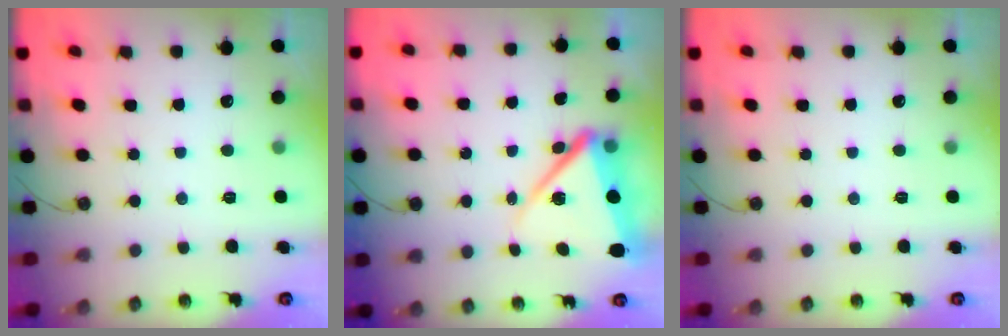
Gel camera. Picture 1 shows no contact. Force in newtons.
{"total": 12.0, "press": 11.9, "slide": 1.5}
{"total": 0.0}